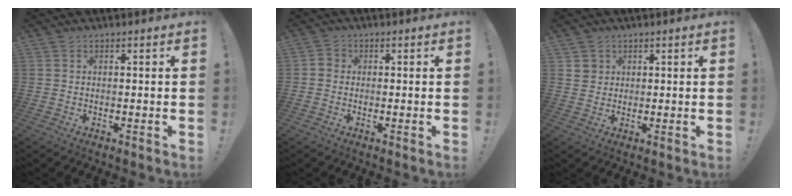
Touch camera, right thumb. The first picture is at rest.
{"total": 2.1, "force": [-0.4, 1.8, 0.8], "torque": [-0.017, 0.010, -0.007]}
{"total": 2.8, "force": [1.5, 2.3, 0.4], "torque": [0.000, -0.006, 0.025]}